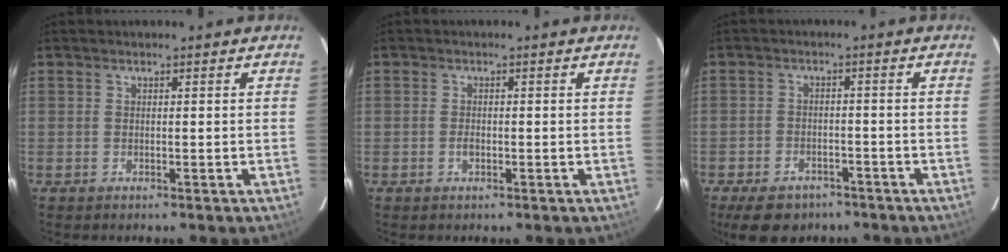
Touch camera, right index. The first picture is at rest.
{"total": 1.3, "force": [-0.5, 0.8, 0.8], "torque": [-0.017, 0.000, -0.009]}
{"total": 9.5, "force": [-6.8, 5.5, 3.9], "torque": [-0.099, 0.005, -0.098]}